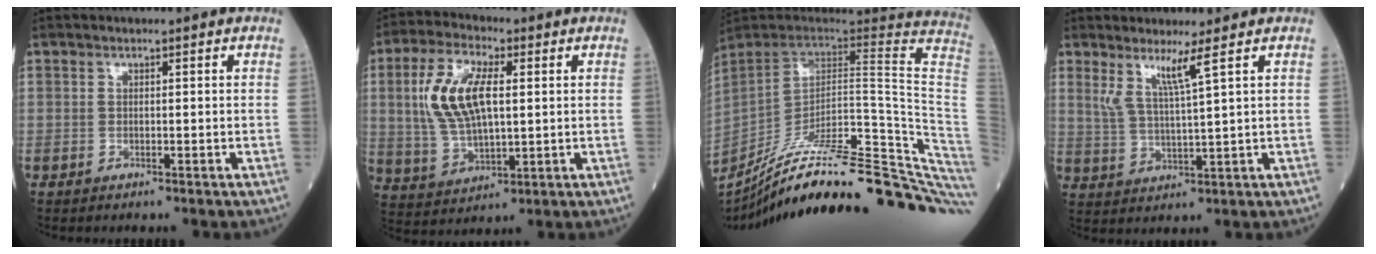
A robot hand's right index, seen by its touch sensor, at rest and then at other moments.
{"total": 11.9, "force": [2.2, 4.8, 10.6], "torque": [-0.235, 0.009, 0.045]}
{"total": 37.7, "force": [-30.5, 3.1, 21.9], "torque": [-0.207, -0.044, -0.418]}
{"total": 4.9, "force": [2.9, -1.0, 3.8], "torque": [-0.078, -0.012, 0.059]}